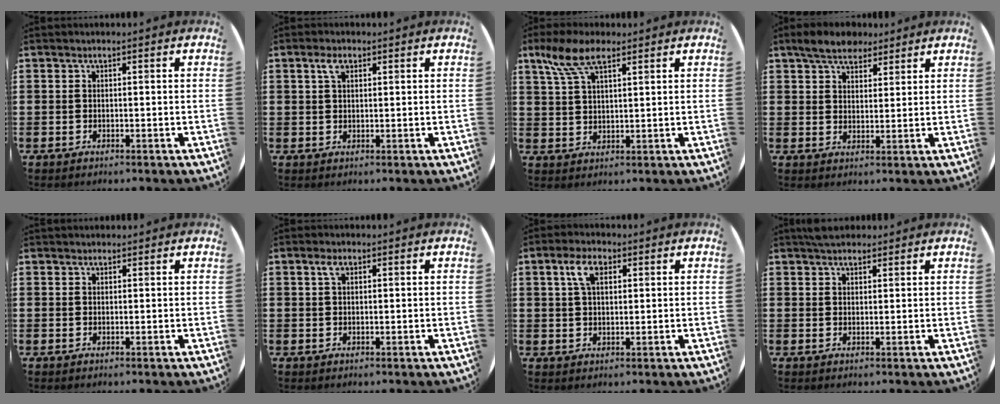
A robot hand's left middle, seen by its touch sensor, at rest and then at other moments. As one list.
[{"total": 2.4, "force": [1.3, 1.2, 1.6], "torque": [-0.027, 0.003, 0.022]}, {"total": 6.6, "force": [4.0, 2.6, 4.5], "torque": [-0.099, 0.004, 0.073]}, {"total": 4.9, "force": [4.2, 2.1, 1.4], "torque": [-0.032, -0.004, 0.077]}, {"total": 0.7, "force": [0.7, 0.2, 0.0], "torque": [0.000, 0.002, 0.014]}, {"total": 1.7, "force": [0.9, 0.8, 1.2], "torque": [-0.020, 0.002, 0.013]}, {"total": 4.3, "force": [2.3, 2.1, 3.0], "torque": [-0.061, 0.007, 0.038]}, {"total": 2.6, "force": [2.4, 0.8, 0.5], "torque": [-0.007, -0.002, 0.044]}]